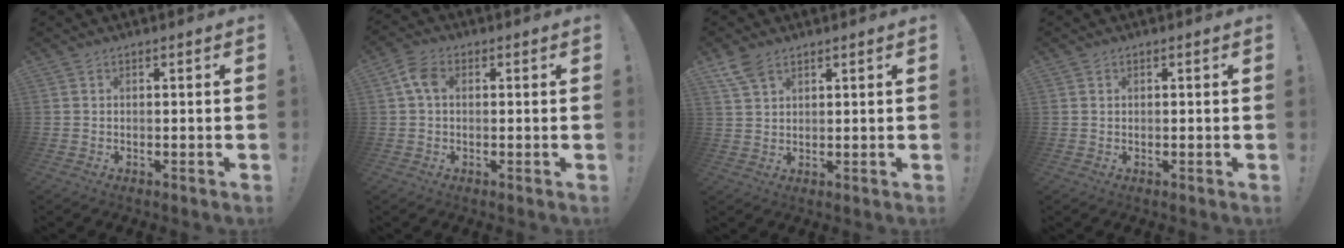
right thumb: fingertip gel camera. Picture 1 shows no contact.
{"total": 5.6, "force": [0.8, 3.6, 4.1], "torque": [-0.086, 0.012, 0.017]}
{"total": 5.8, "force": [4.0, 2.9, 3.1], "torque": [-0.066, -0.009, 0.079]}
{"total": 0.6, "force": [0.5, 0.2, -0.2], "torque": [0.000, 0.002, 0.010]}